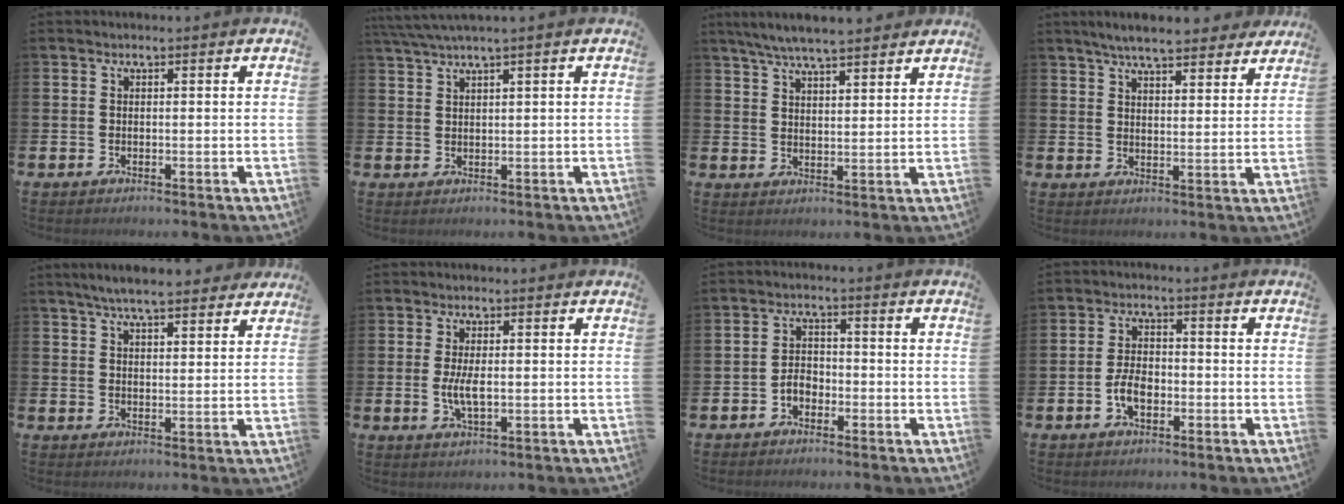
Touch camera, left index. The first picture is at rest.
{"total": 2.8, "force": [2.2, -0.4, 1.7], "torque": [-0.039, 0.000, 0.041]}
{"total": 6.1, "force": [5.8, 0.4, 1.9], "torque": [-0.055, -0.020, 0.105]}
{"total": 6.5, "force": [6.1, 1.0, 1.9], "torque": [-0.040, -0.030, 0.107]}
{"total": 5.8, "force": [5.5, 0.8, 1.8], "torque": [-0.044, -0.019, 0.098]}
{"total": 3.6, "force": [0.1, 1.4, 3.3], "torque": [-0.057, 0.001, -0.002]}
{"total": 2.3, "force": [-1.4, 1.6, 1.1], "torque": [-0.017, 0.005, -0.031]}
{"total": 4.0, "force": [-1.3, 2.3, 3.0], "torque": [-0.047, 0.005, -0.025]}